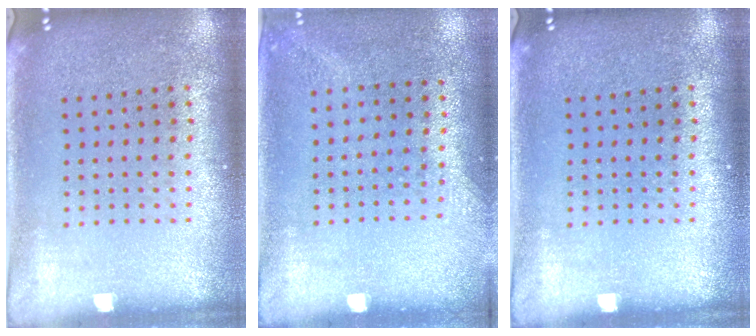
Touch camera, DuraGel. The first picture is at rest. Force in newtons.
{"total": 1.4, "press": 1.0, "slide": 0.9}
{"total": 0.0}